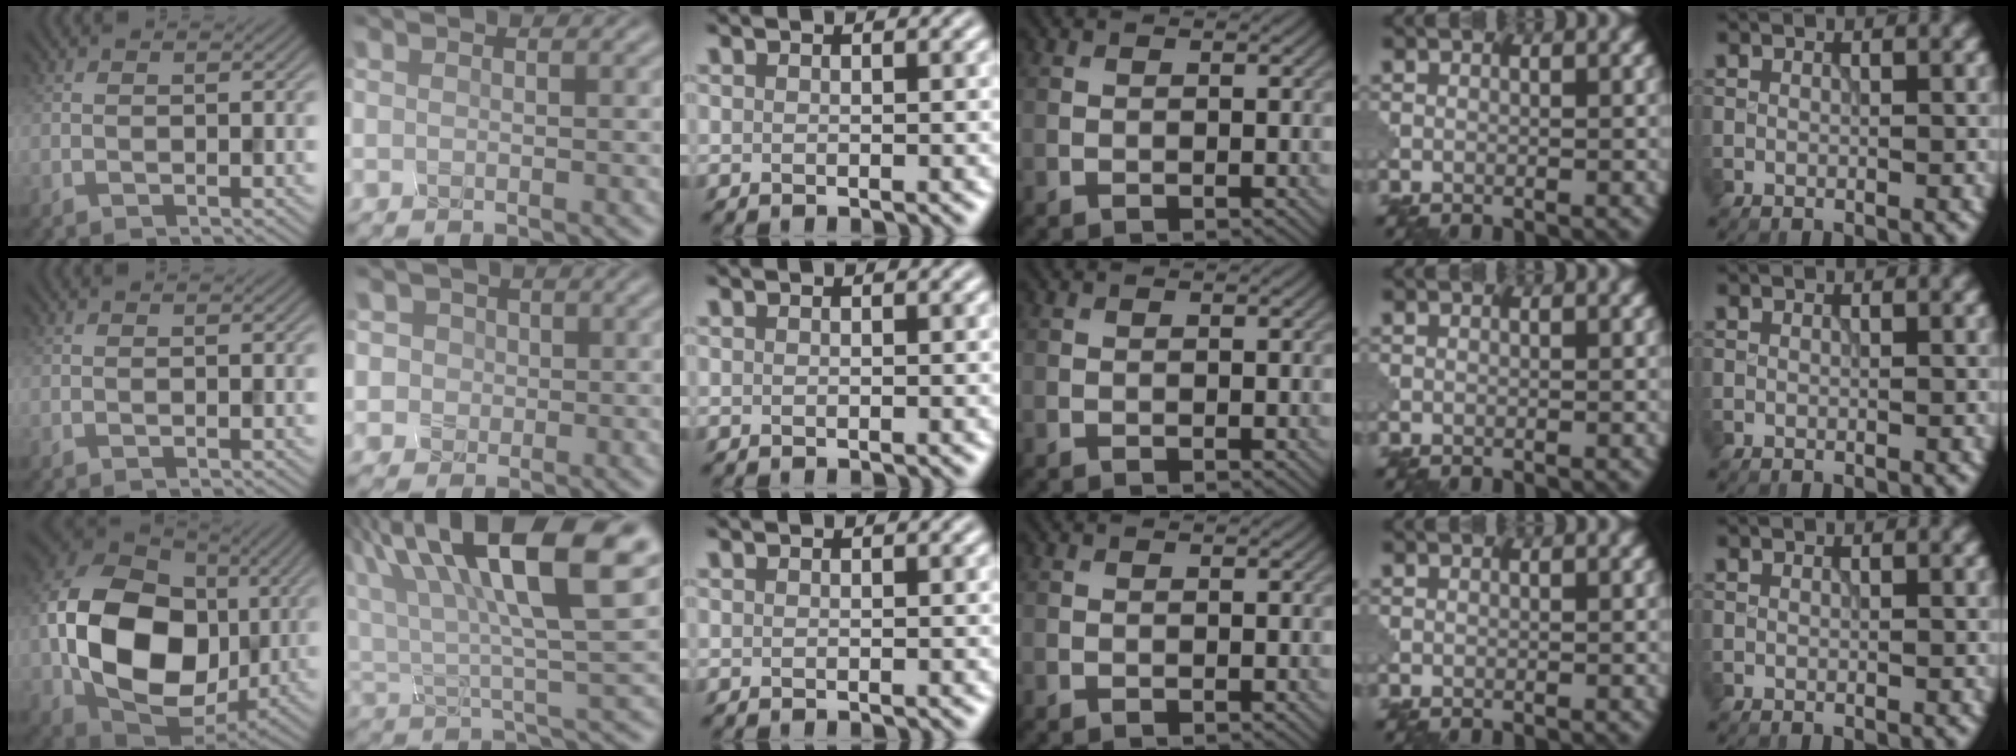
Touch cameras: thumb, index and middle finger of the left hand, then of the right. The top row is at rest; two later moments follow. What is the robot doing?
{"motion": "squeeze", "object": "foam earplug"}